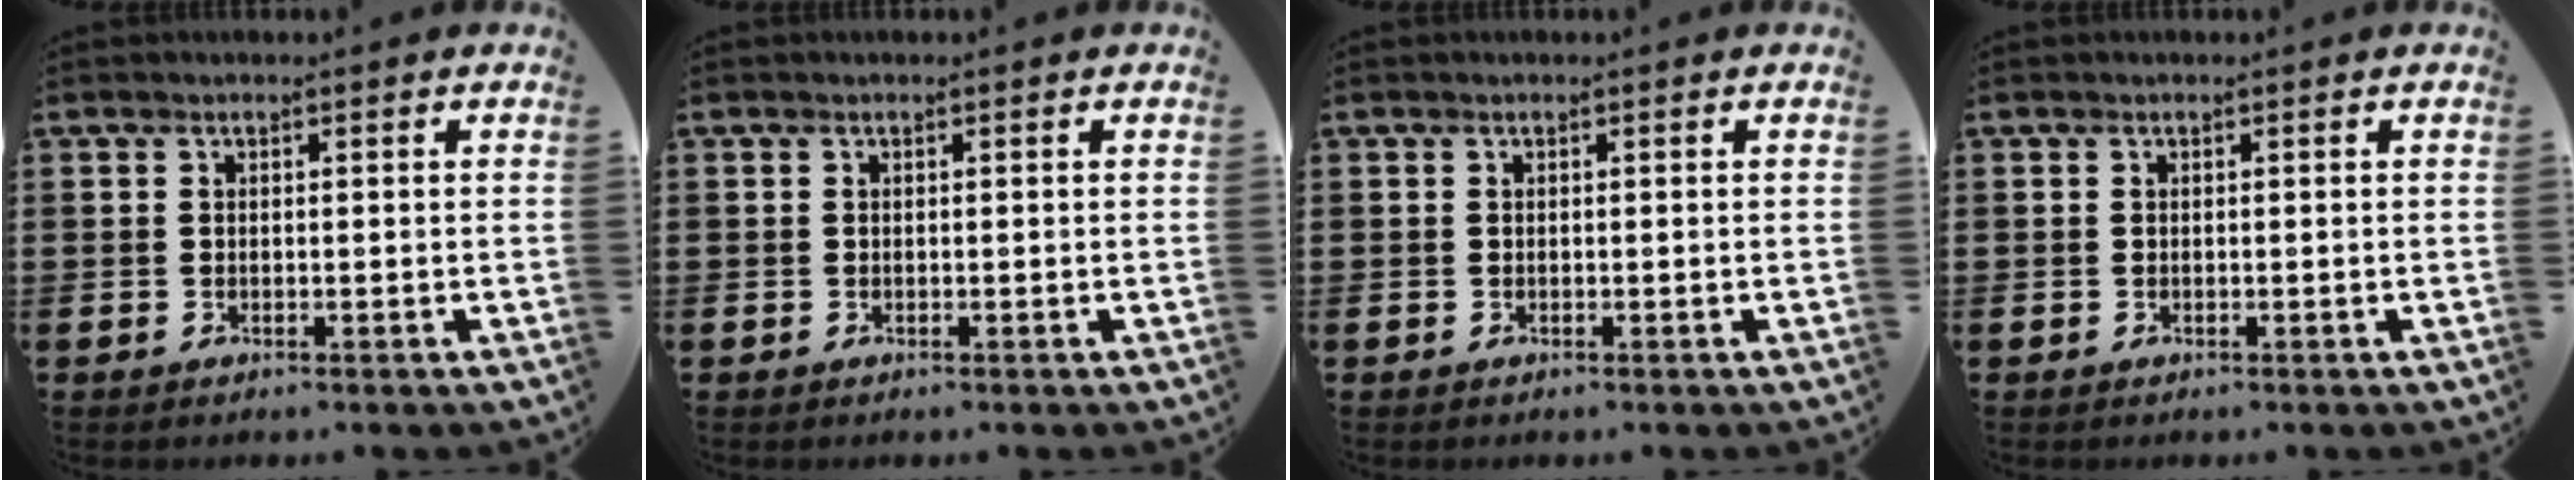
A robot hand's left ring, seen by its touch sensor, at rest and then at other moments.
{"total": 0.0}
{"total": 0.0}
{"total": 0.0}